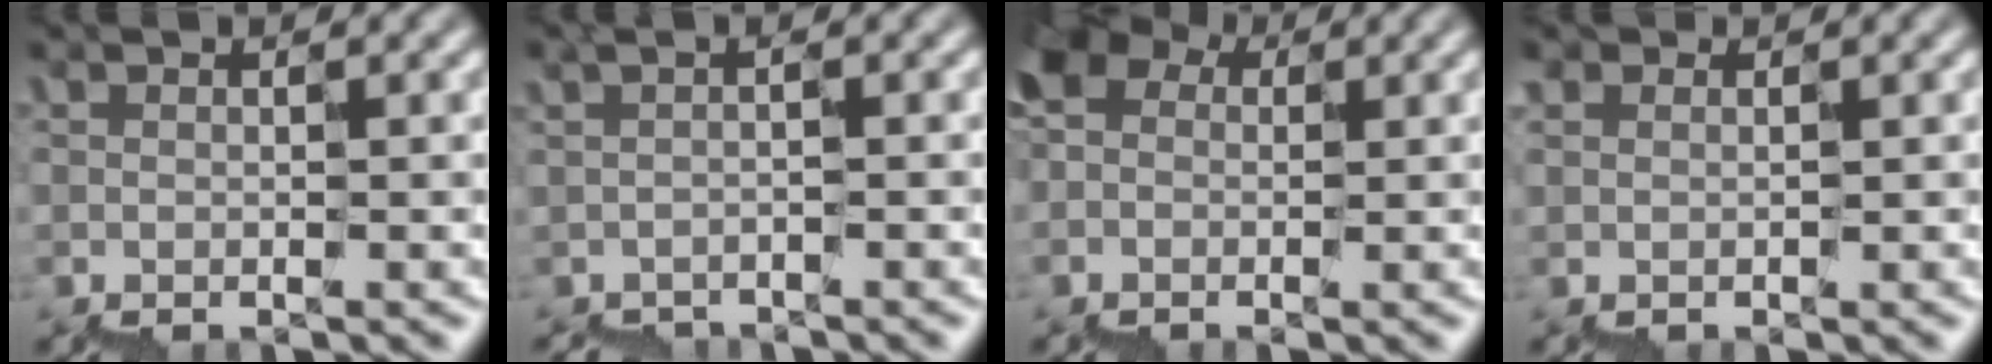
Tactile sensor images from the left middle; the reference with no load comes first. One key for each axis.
{"total": 1.5, "fx": -1.4, "fy": 0.2, "fz": 0.5, "tx": -0.008, "ty": -0.005, "tz": -0.024}
{"total": 4.8, "fx": 0.3, "fy": 4.1, "fz": 2.5, "tx": -0.032, "ty": 0.016, "tz": -0.007}
{"total": 0.6, "fx": 0.3, "fy": 0.5, "fz": 0.2, "tx": -0.002, "ty": 0.003, "tz": 0.005}